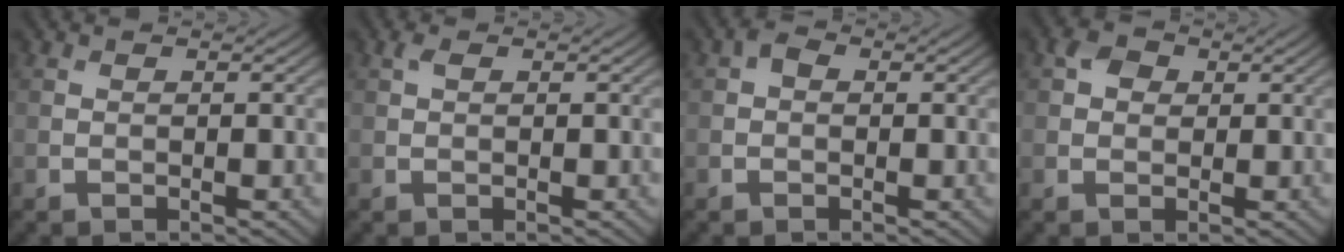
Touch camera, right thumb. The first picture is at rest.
{"total": 0.9, "force": [0.4, 0.4, 0.7], "torque": [-0.019, 0.002, 0.008]}
{"total": 1.3, "force": [0.1, 0.9, 0.9], "torque": [-0.015, 0.004, -0.005]}
{"total": 2.5, "force": [0.8, 2.1, 1.2], "torque": [-0.023, 0.004, 0.008]}